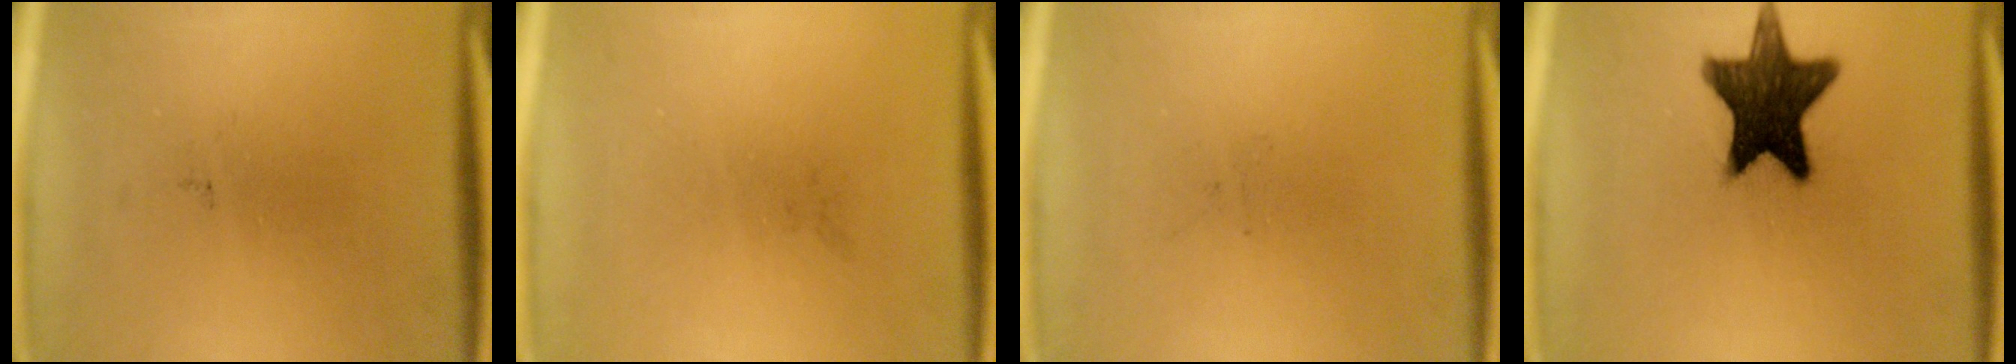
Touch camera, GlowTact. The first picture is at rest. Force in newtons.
{"total": 0.0}
{"total": 0.0}
{"total": 14.8}